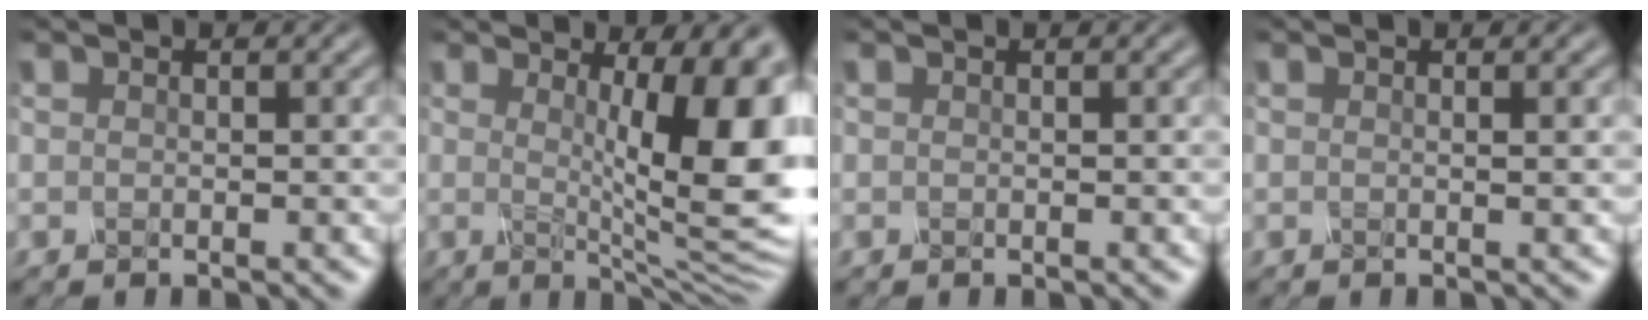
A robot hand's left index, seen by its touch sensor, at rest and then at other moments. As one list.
[{"total": 11.7, "force": [1.5, 3.1, 11.2], "torque": [-0.129, -0.014, 0.025]}, {"total": 0.0}, {"total": 1.3, "force": [0.1, 0.4, 1.2], "torque": [-0.010, 0.003, -0.003]}]